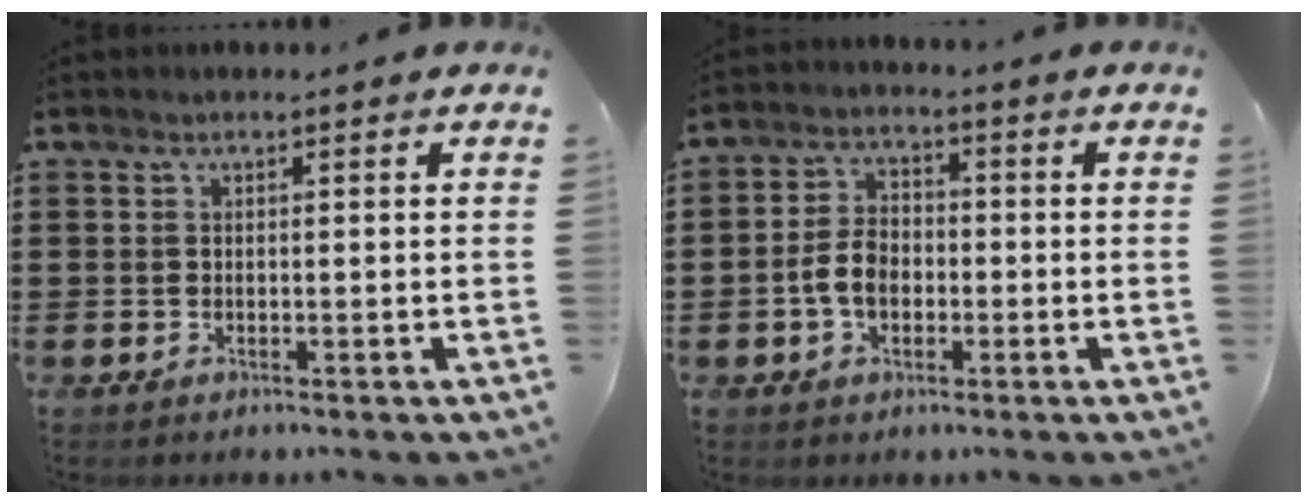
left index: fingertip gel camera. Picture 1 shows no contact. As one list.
[{"total": 5.5, "force": [-1.3, 3.6, 4.1], "torque": [-0.096, 0.003, -0.028]}]